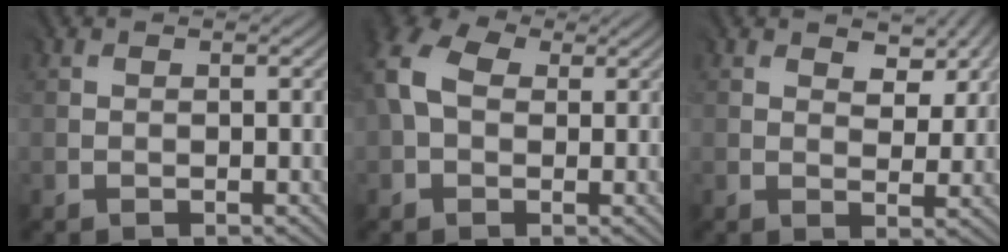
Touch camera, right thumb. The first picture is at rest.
{"total": 7.7, "force": [1.4, 5.6, 5.2], "torque": [-0.141, 0.009, 0.022]}
{"total": 4.6, "force": [2.5, 2.6, 2.8], "torque": [-0.042, -0.009, 0.041]}